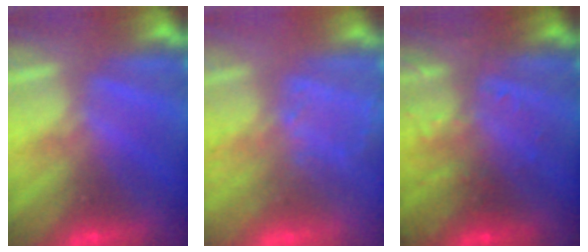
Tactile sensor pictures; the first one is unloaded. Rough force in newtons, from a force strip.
{"total": 3.1}
{"total": 2.9}